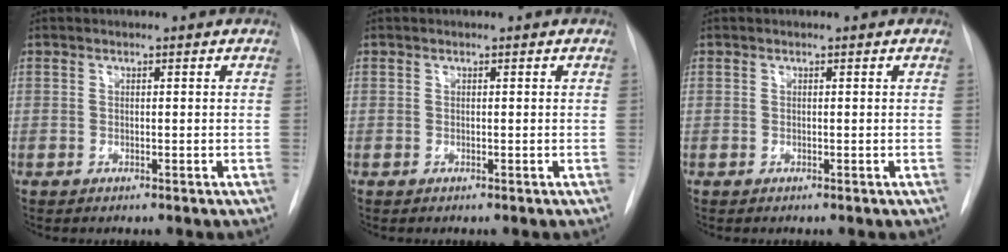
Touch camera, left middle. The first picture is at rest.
{"total": 0.0}
{"total": 0.0}